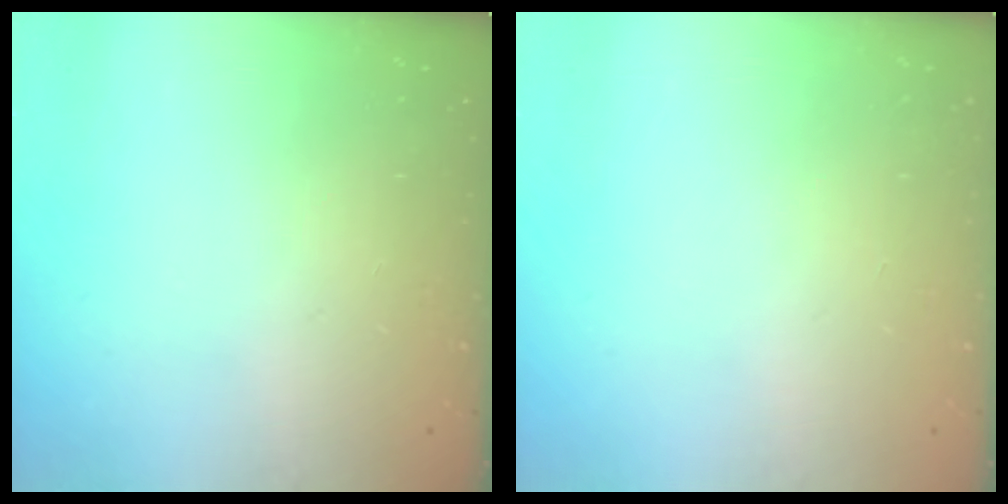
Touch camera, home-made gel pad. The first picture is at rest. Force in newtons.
{"total": 0.0}